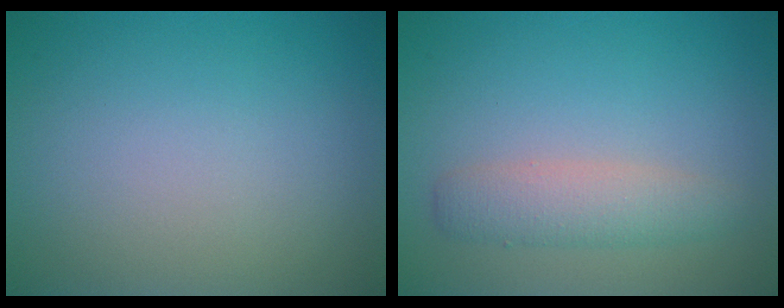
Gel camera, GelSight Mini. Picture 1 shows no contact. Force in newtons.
{"total": 2.9, "press": 2.9, "slide": 0.1}